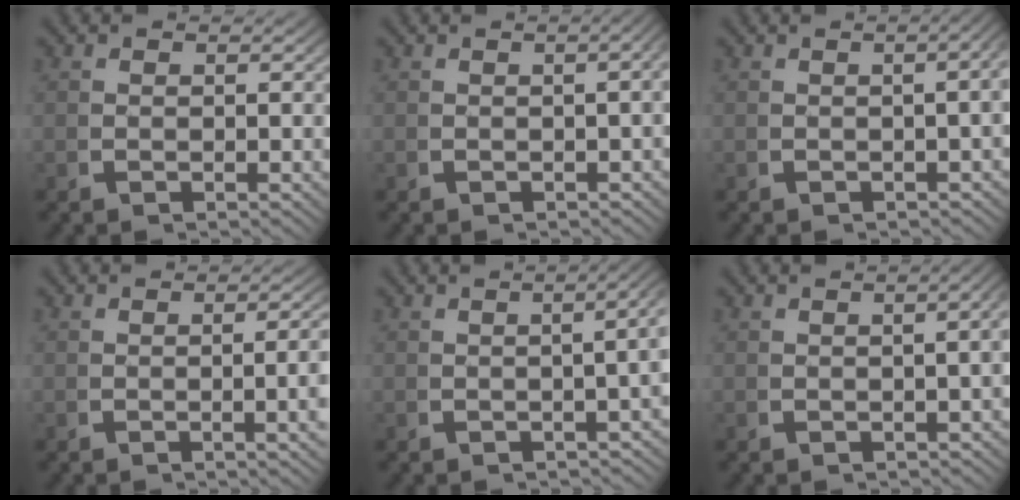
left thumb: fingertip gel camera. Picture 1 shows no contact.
{"total": 3.1, "force": [-0.2, 1.2, 2.9], "torque": [-0.032, 0.016, -0.006]}
{"total": 5.0, "force": [0.6, 2.3, 4.4], "torque": [-0.039, 0.028, -0.004]}
{"total": 3.5, "force": [-0.3, 0.8, 3.4], "torque": [-0.040, 0.006, -0.010]}
{"total": 5.7, "force": [0.9, 2.8, 5.0], "torque": [-0.040, 0.031, -0.003]}
{"total": 4.5, "force": [0.3, 1.9, 4.1], "torque": [-0.038, 0.024, -0.005]}